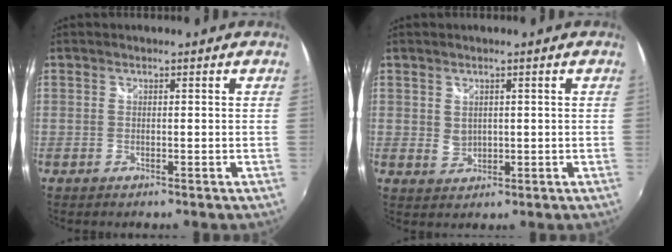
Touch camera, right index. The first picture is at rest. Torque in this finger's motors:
{"motor_torque": [-0.16, 0.08, -0.01, 0.00]}